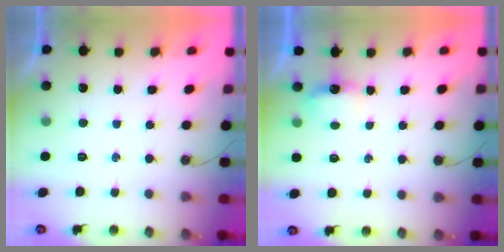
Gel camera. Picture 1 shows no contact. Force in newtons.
{"total": 4.6, "press": 4.5, "slide": 0.6}